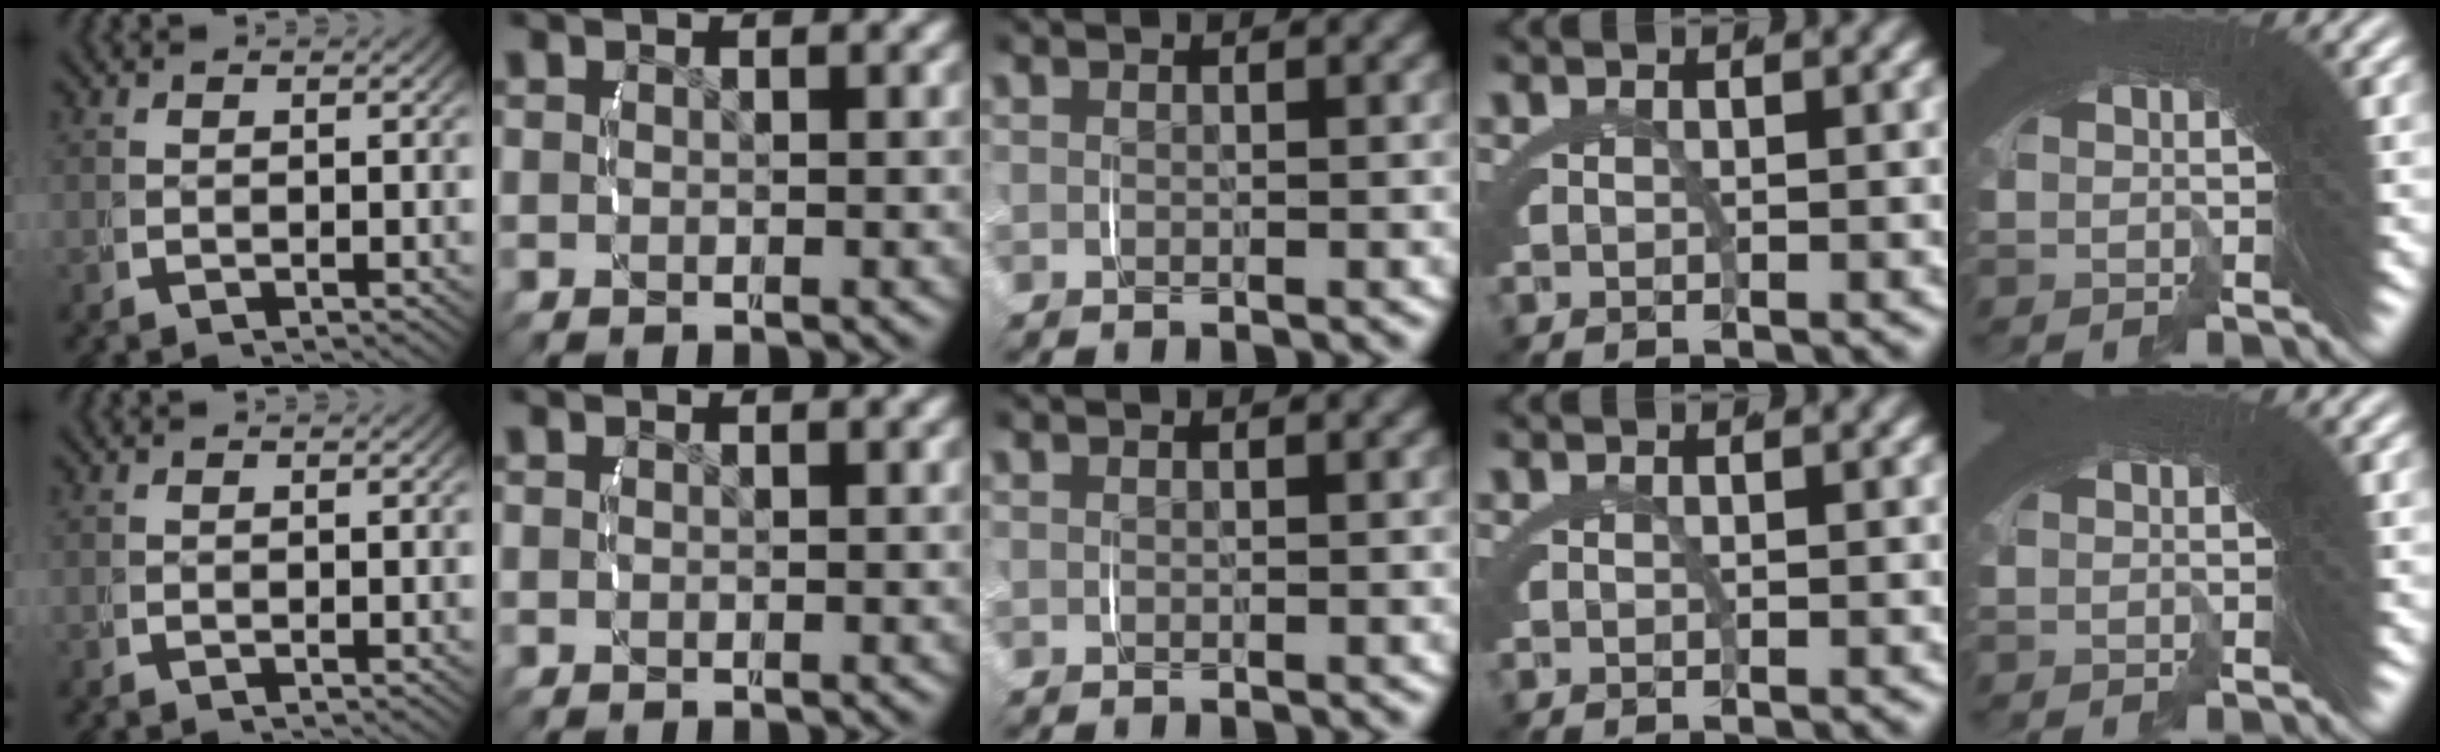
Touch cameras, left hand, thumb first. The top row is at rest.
{}